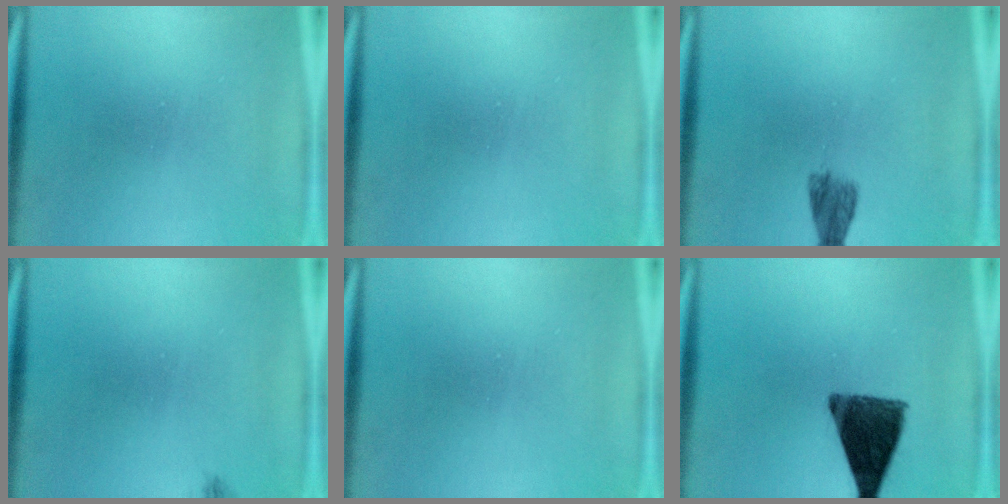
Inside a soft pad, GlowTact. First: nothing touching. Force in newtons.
{"total": 0.0}
{"total": 2.1}
{"total": 0.7}
{"total": 0.0}
{"total": 11.5}